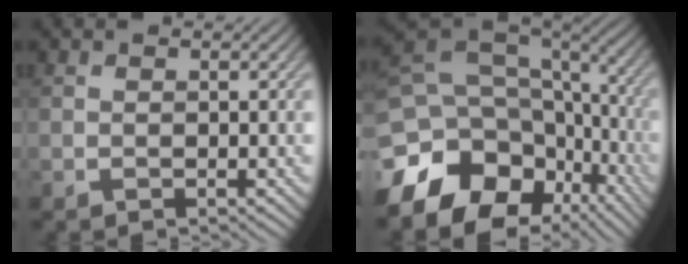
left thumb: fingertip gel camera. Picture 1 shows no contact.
{"total": 17.1, "force": [-6.8, 12.7, 9.1], "torque": [-0.225, -0.041, -0.086]}